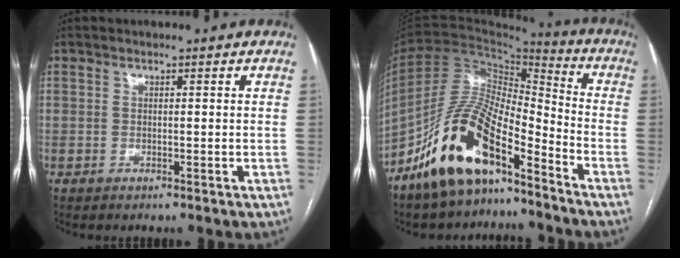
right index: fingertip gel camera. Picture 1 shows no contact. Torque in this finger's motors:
{"motor_torque": [1.09, -1.05, 1.05, 0.21]}